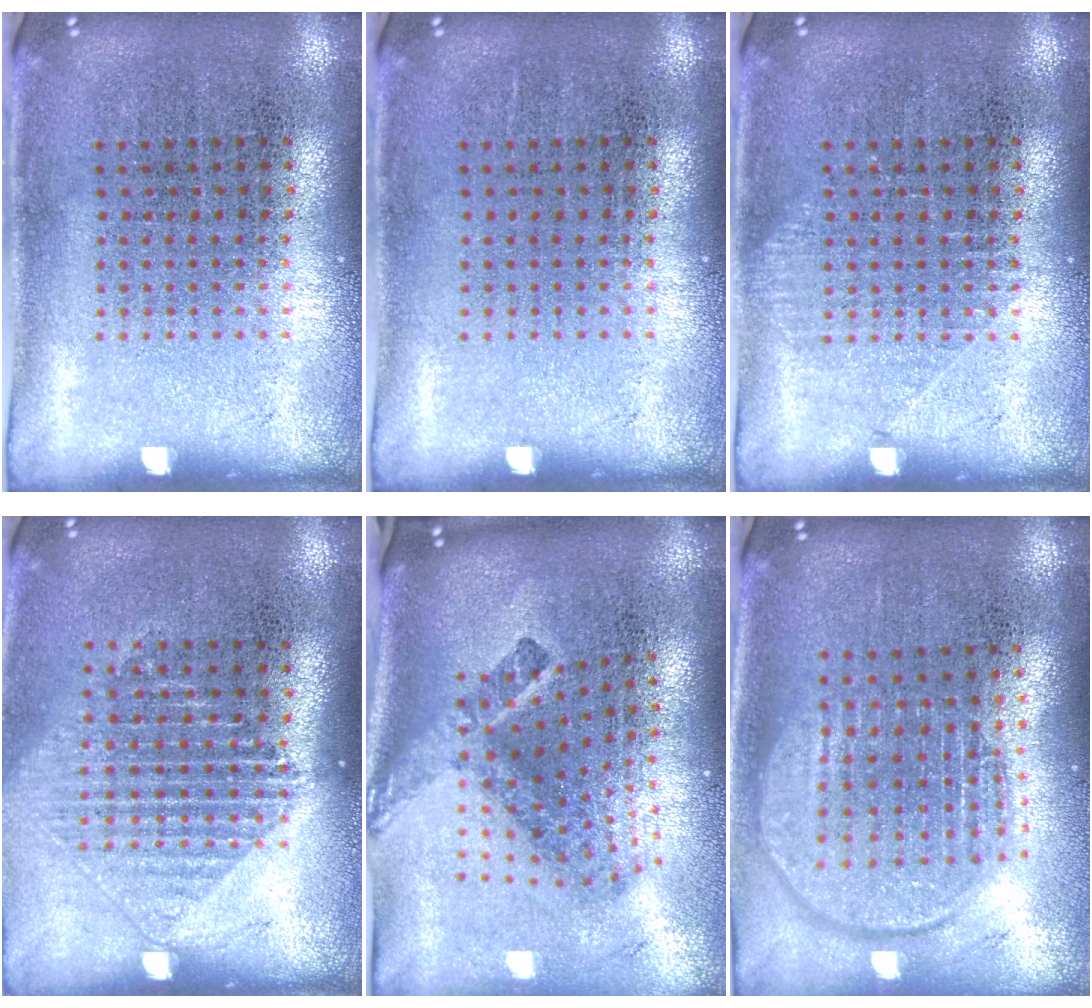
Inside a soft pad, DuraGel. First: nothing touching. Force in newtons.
{"total": 0.0}
{"total": 0.8, "press": 0.8, "slide": 0.3}
{"total": 1.3, "press": 1.2, "slide": 0.5}
{"total": 2.6, "press": 1.6, "slide": 2.0}
{"total": 1.9, "press": 1.6, "slide": 1.0}